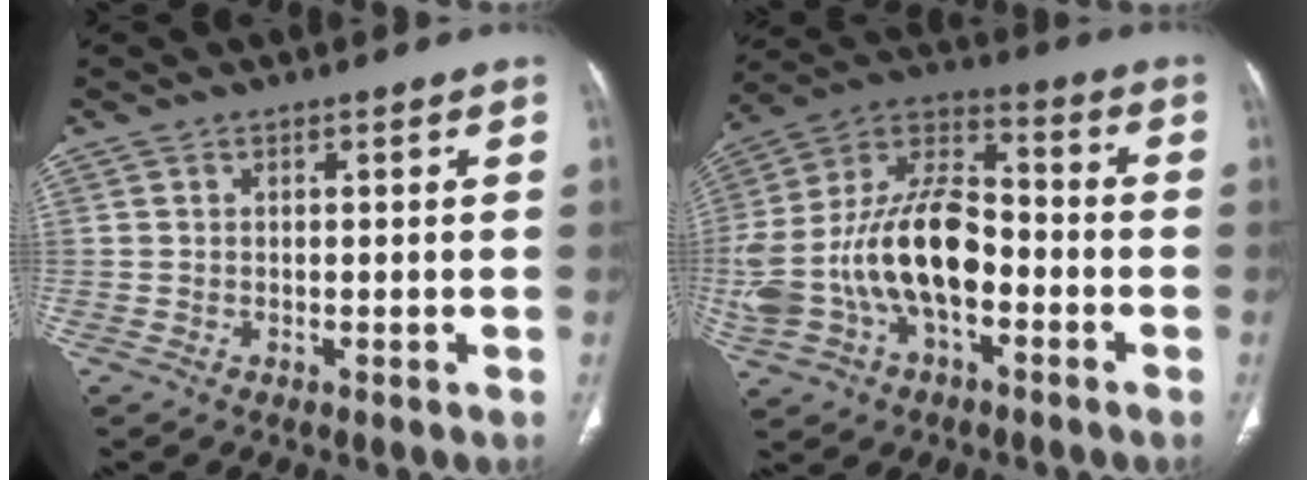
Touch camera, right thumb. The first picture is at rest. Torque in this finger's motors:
{"motor_torque": [2.63, 2.38, 1.94, -0.83, 0.26]}